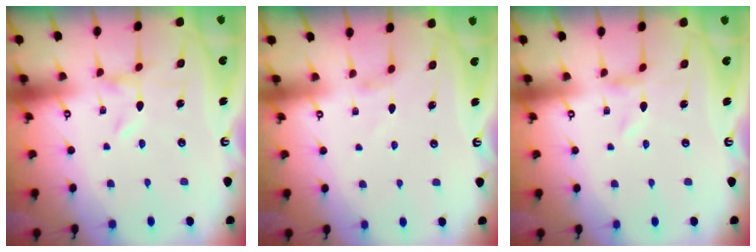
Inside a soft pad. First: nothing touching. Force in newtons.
{"total": 2.7, "press": 2.7, "slide": 0.4}
{"total": 0.0}